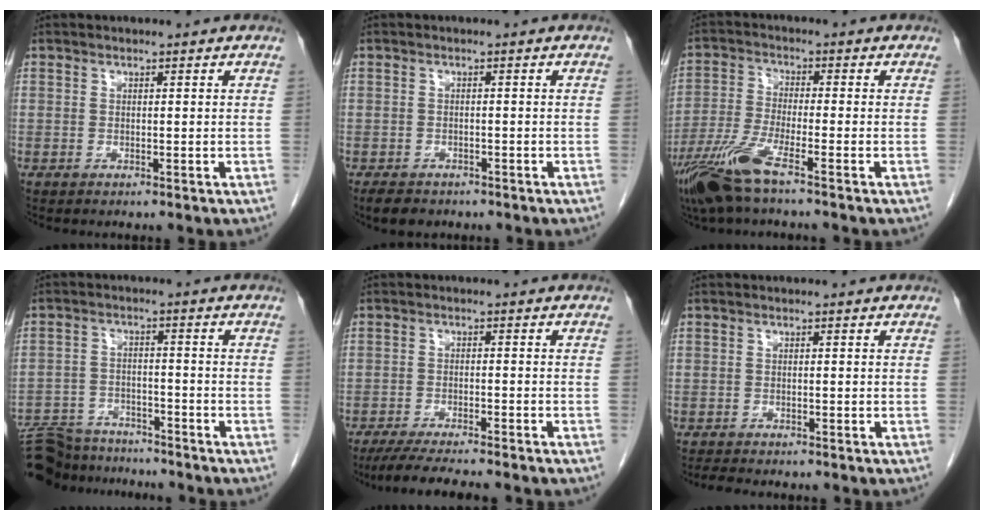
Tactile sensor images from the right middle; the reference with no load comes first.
{"total": 3.6, "force": [-2.7, 2.0, 1.2], "torque": [-0.019, -0.002, -0.038]}
{"total": 8.9, "force": [-5.7, 0.4, 6.8], "torque": [-0.149, -0.024, -0.116]}
{"total": 13.6, "force": [-12.5, 4.2, 3.2], "torque": [-0.065, 0.008, -0.186]}
{"total": 9.2, "force": [-7.9, 0.6, 4.7], "torque": [-0.069, -0.019, -0.121]}
{"total": 2.8, "force": [-2.5, 0.6, 1.2], "torque": [-0.021, -0.007, -0.037]}